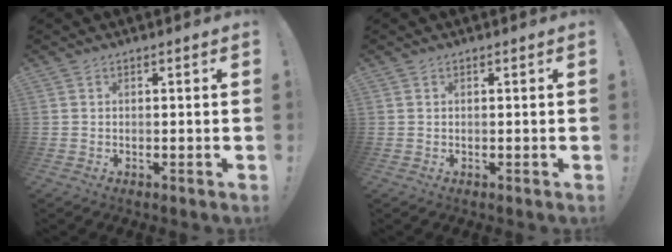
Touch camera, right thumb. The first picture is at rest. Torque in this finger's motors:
{"motor_torque": [0.09, 0.06, -0.15, 0.07, 0.06]}